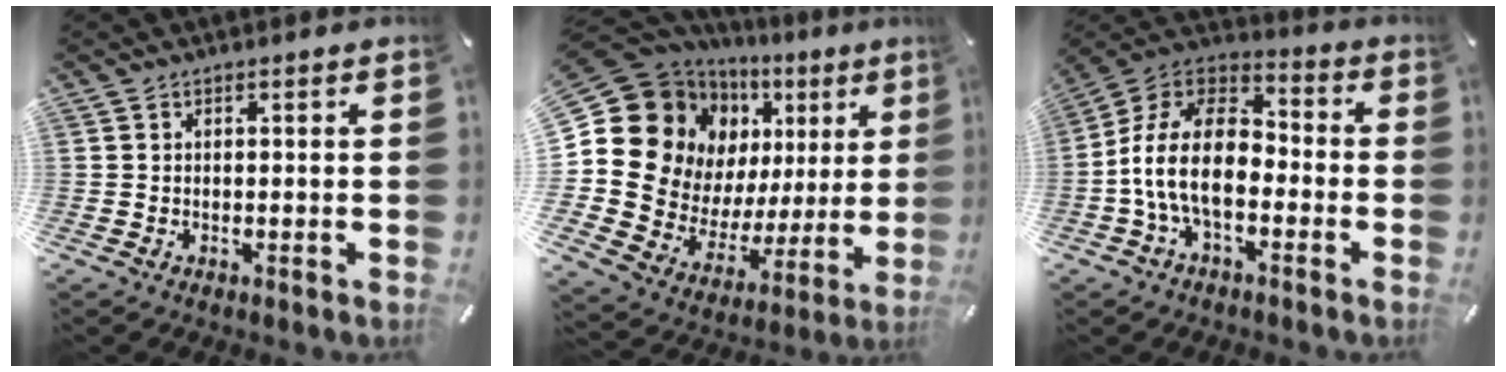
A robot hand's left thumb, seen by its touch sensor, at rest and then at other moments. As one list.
[{"total": 18.5, "force": [7.7, 14.7, 8.4], "torque": [-0.153, -0.065, 0.158]}, {"total": 14.9, "force": [-5.2, 8.6, 10.9], "torque": [-0.229, 0.024, -0.096]}]